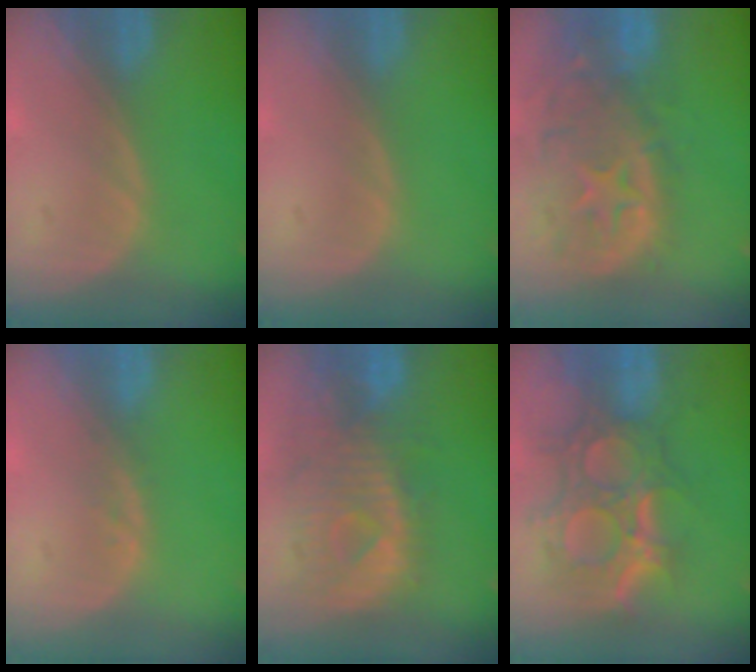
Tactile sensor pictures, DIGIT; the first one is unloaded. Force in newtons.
{"total": 0.0}
{"total": 14.0, "press": 11.3, "slide": 8.2}
{"total": 1.0, "press": 1.0, "slide": 0.2}
{"total": 11.3, "press": 9.8, "slide": 5.6}
{"total": 12.1, "press": 10.8, "slide": 5.4}